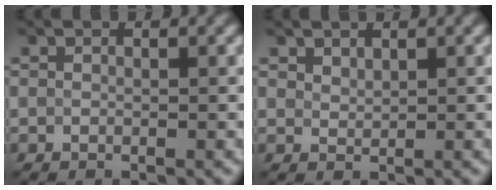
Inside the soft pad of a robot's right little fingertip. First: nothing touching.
{"total": 1.1, "force": [1.0, 0.4, 0.2], "torque": [-0.006, -0.002, 0.024]}